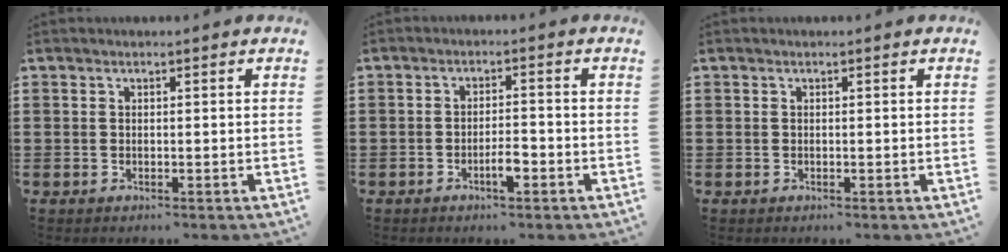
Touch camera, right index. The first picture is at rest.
{"total": 3.5, "force": [-1.7, 1.0, 2.9], "torque": [-0.056, 0.003, -0.033]}
{"total": 0.0}